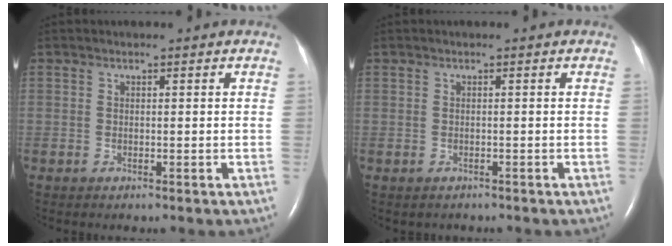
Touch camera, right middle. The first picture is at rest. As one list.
[{"total": 0.6, "force": [-0.5, 0.4, 0.1], "torque": [-0.008, 0.000, -0.006]}]